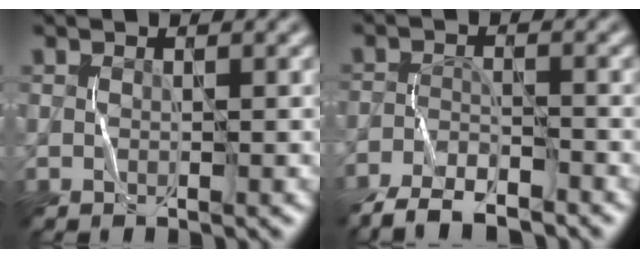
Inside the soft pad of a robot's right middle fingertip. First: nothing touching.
{"total": 5.1, "force": [-4.6, 1.1, 2.0], "torque": [-0.027, -0.009, -0.087]}